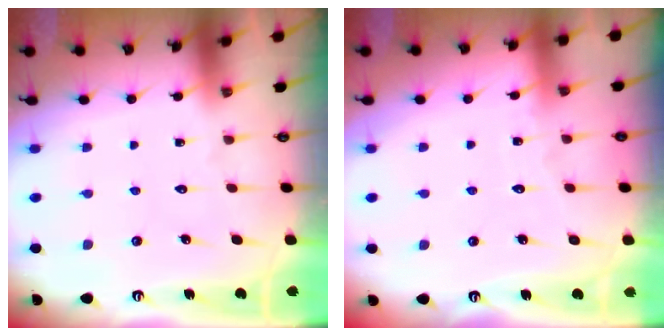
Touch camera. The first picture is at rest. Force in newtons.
{"total": 3.3, "press": 3.2, "slide": 0.4}